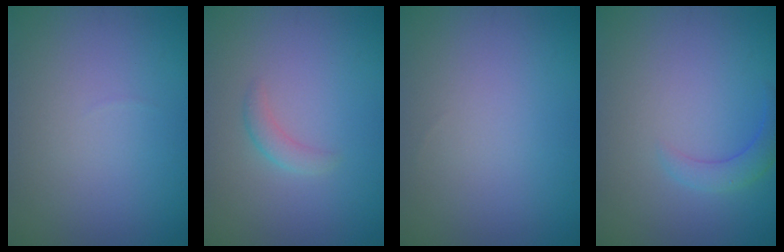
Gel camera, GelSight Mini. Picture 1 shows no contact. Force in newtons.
{"total": 1.3, "press": 1.3, "slide": 0.1}
{"total": 0.0}
{"total": 2.1, "press": 2.1, "slide": 0.2}